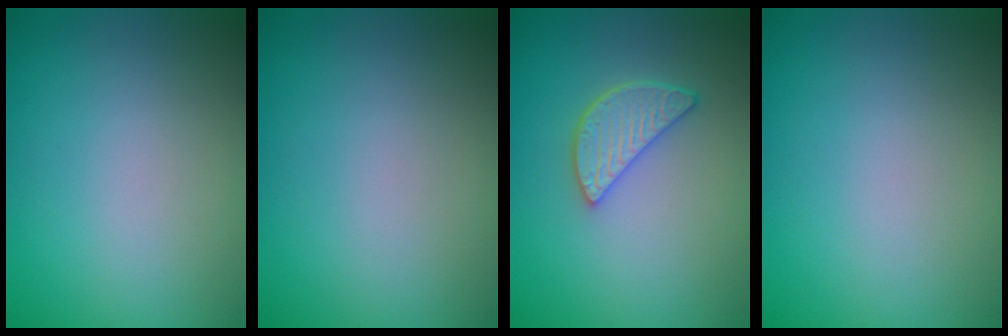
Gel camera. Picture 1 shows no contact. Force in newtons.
{"total": 0.0}
{"total": 3.6, "press": 3.0, "slide": 2.0}
{"total": 0.0}